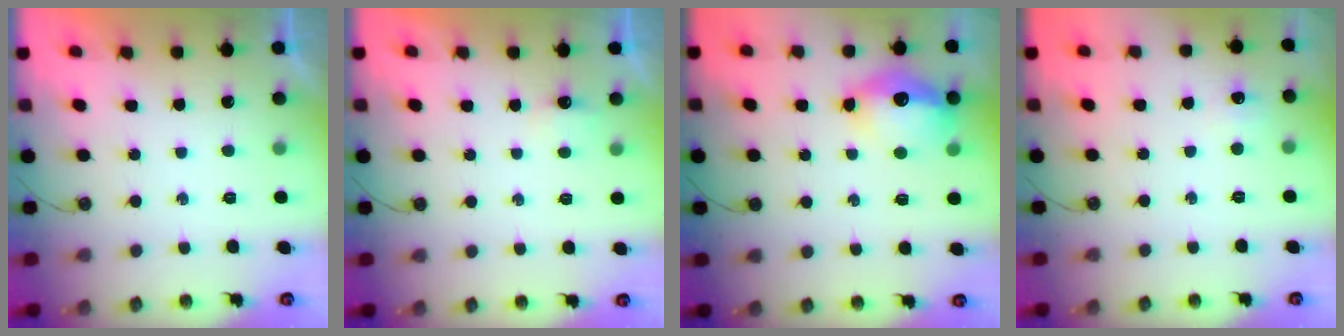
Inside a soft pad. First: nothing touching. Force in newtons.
{"total": 2.7, "press": 2.6, "slide": 0.4}
{"total": 12.7, "press": 12.7, "slide": 1.0}
{"total": 5.2, "press": 5.2, "slide": 0.6}